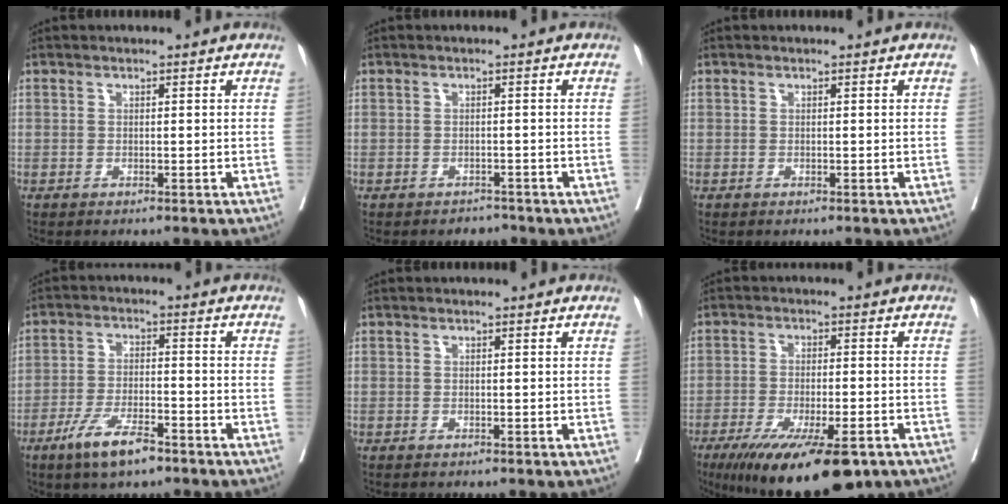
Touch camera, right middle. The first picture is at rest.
{"total": 1.5, "force": [-1.3, 0.6, -0.4], "torque": [0.007, 0.000, -0.021]}
{"total": 0.0}
{"total": 7.6, "force": [-5.1, 1.8, 5.4], "torque": [-0.105, -0.008, -0.090]}
{"total": 0.0}
{"total": 15.7, "force": [-10.5, 3.6, 11.1], "torque": [-0.159, -0.030, -0.162]}